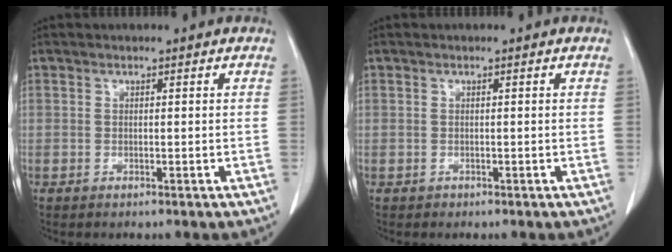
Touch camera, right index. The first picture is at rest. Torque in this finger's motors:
{"motor_torque": [-1.49, -0.01, -0.47, -0.18]}